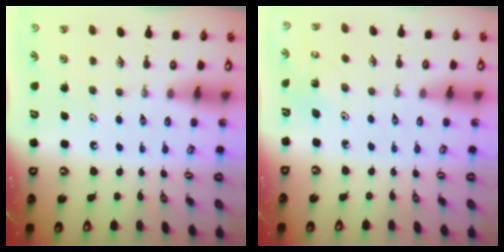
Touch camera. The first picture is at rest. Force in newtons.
{"total": 2.0, "press": 2.0, "slide": 0.1}